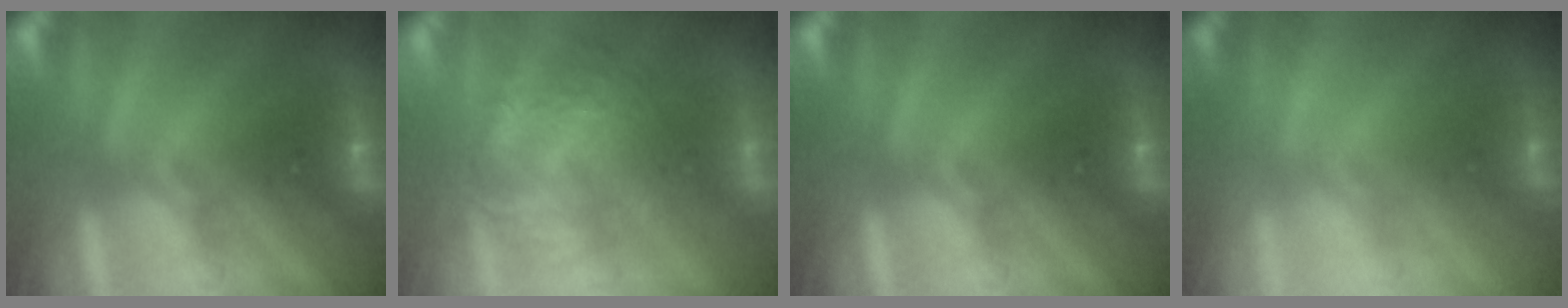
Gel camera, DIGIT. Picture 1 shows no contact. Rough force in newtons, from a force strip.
{"total": 3.7}
{"total": 0.0}
{"total": 2.1}